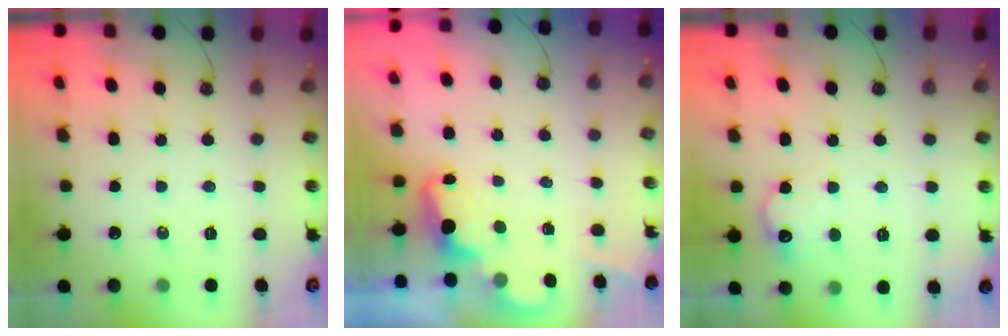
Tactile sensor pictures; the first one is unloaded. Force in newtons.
{"total": 2.3, "press": 2.3, "slide": 0.5}
{"total": 10.9, "press": 10.9, "slide": 0.5}